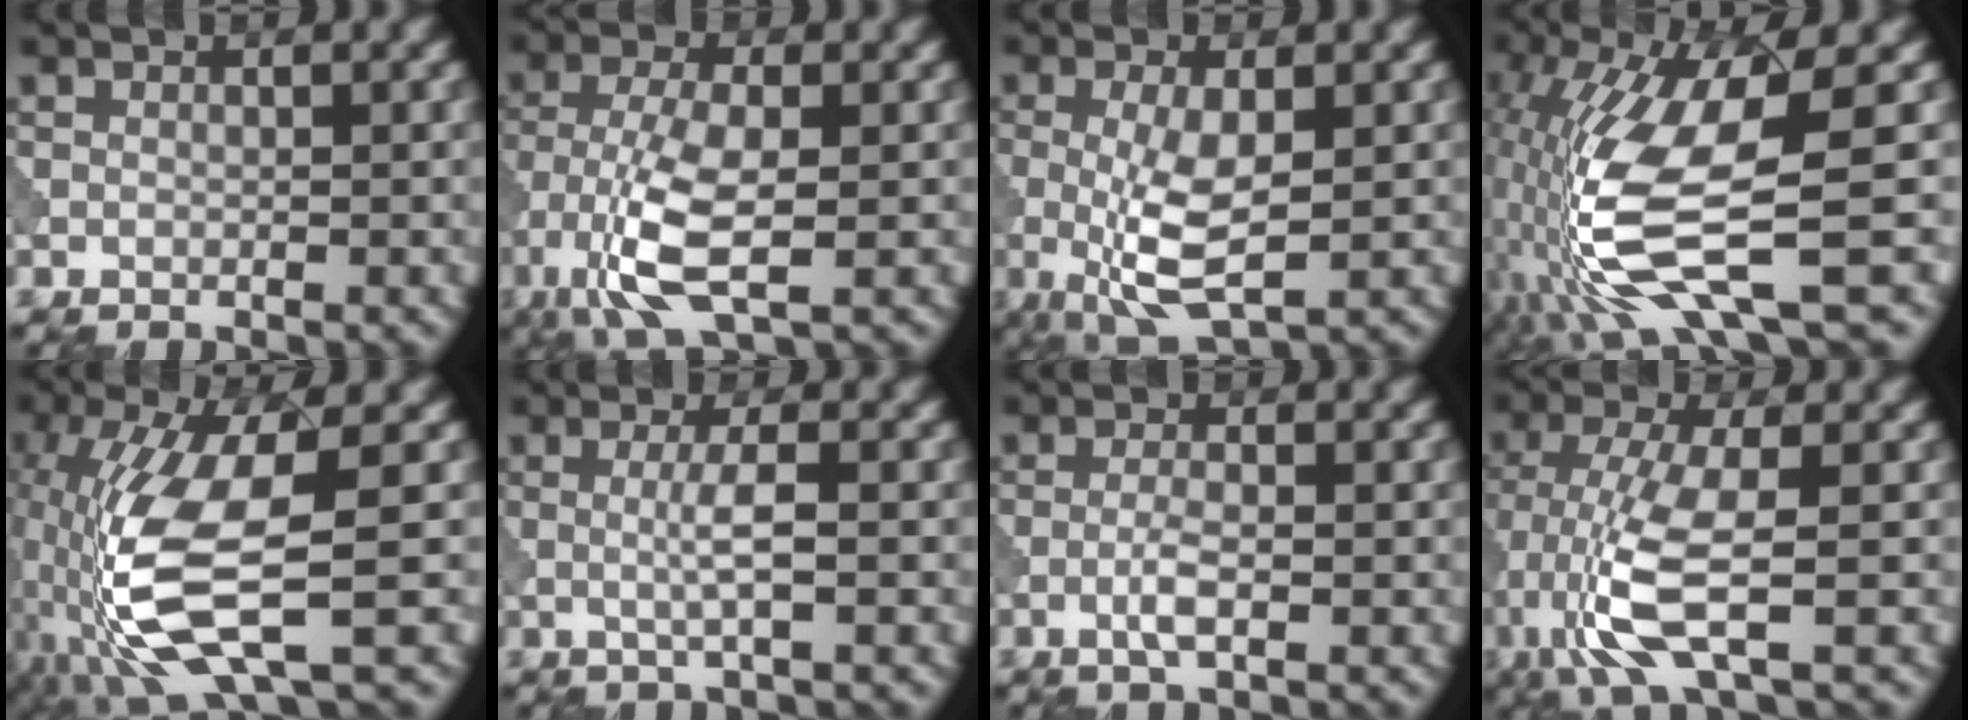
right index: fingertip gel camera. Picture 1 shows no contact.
{"total": 7.2, "force": [-2.8, 2.5, 6.1], "torque": [-0.139, -0.002, -0.062]}
{"total": 5.5, "force": [-0.5, 1.9, 5.2], "torque": [-0.114, -0.013, -0.007]}
{"total": 12.7, "force": [-2.2, 3.7, 12.0], "torque": [-0.251, -0.024, -0.031]}
{"total": 11.3, "force": [-2.7, 3.2, 10.5], "torque": [-0.230, -0.013, -0.047]}
{"total": 2.5, "force": [0.1, 0.3, 2.5], "torque": [-0.050, -0.001, -0.002]}
{"total": 2.0, "force": [-0.6, 0.5, 1.9], "torque": [-0.041, 0.002, -0.016]}
{"total": 7.3, "force": [-2.2, 1.9, 6.6], "torque": [-0.158, -0.008, -0.050]}